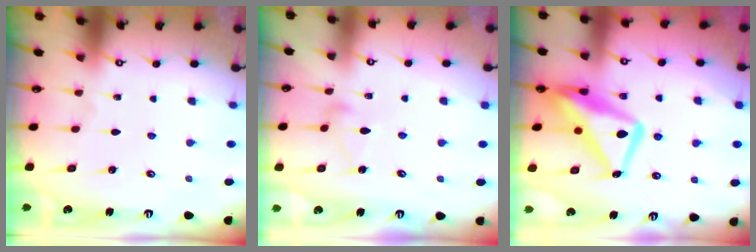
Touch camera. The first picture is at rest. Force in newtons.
{"total": 7.7, "press": 7.7, "slide": 0.4}
{"total": 17.2, "press": 17.1, "slide": 1.6}